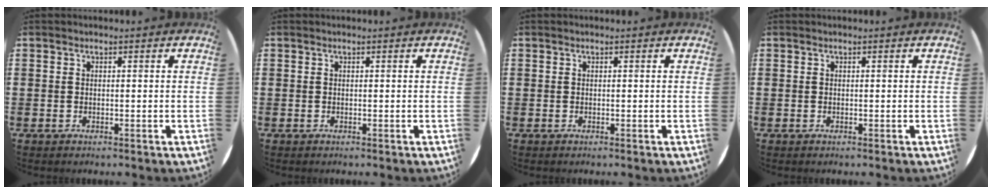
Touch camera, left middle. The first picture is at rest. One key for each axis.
{"total": 0.0}
{"total": 0.0}
{"total": 0.0}